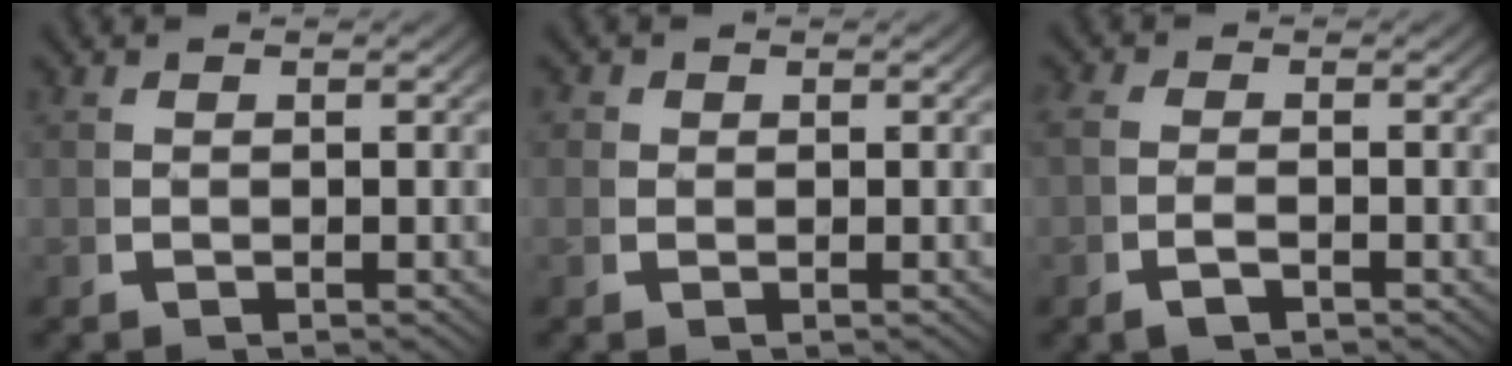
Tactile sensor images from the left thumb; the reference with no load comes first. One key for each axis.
{"total": 1.5, "fx": 0.4, "fy": 1.4, "fz": 0.4, "tx": -0.011, "ty": -0.008, "tz": 0.006}
{"total": 1.8, "fx": -0.8, "fy": 1.0, "fz": 1.2, "tx": -0.035, "ty": -0.007, "tz": -0.012}